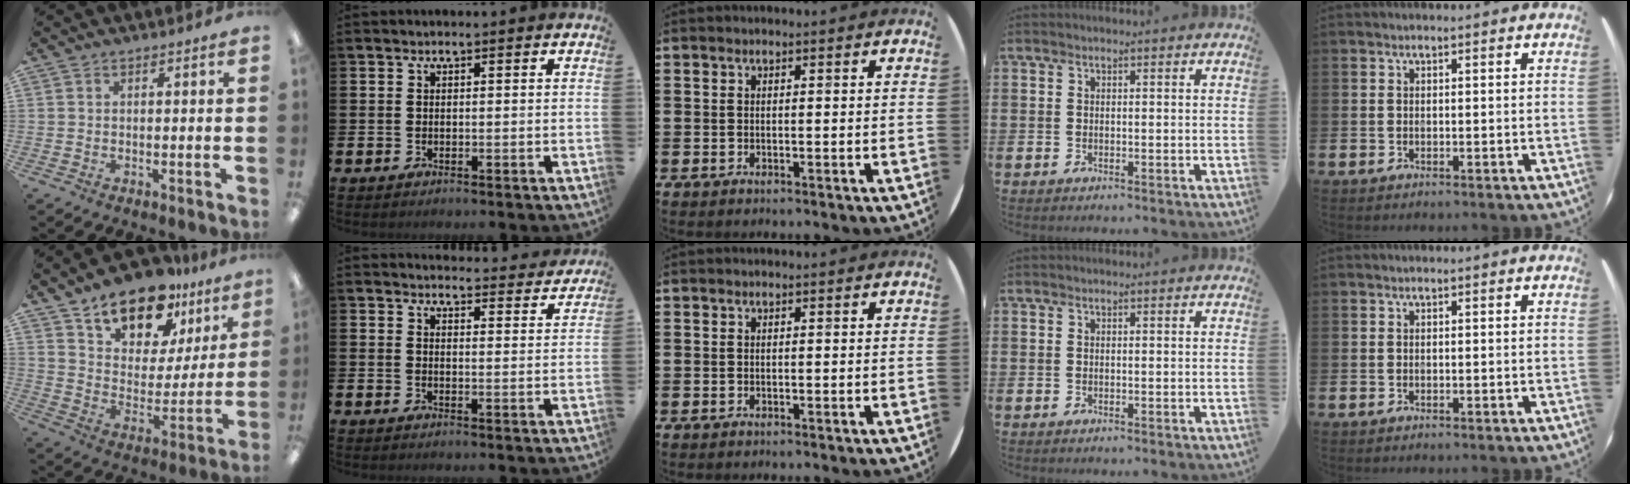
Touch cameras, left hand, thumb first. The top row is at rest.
{"thumb": {"total": 15.9, "force": [12.3, 7.8, 6.3], "torque": [-0.110, -0.080, 0.224]}, "index": {"total": 3.9, "force": [3.9, 0.3, 0.1], "torque": [0.003, -0.032, 0.068]}}